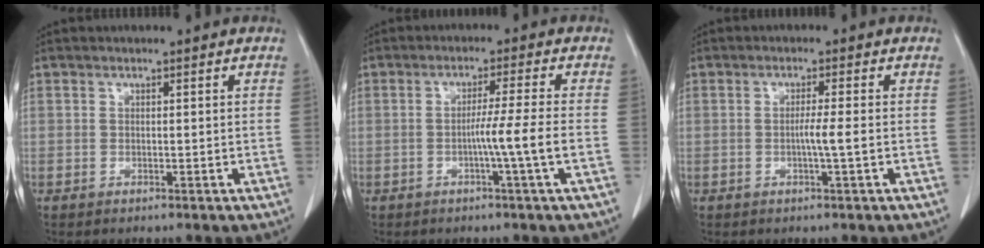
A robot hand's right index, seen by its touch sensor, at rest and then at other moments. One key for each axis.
{"total": 5.3, "fx": -1.4, "fy": -1.8, "fz": 4.8, "tx": -0.076, "ty": -0.005, "tz": -0.023}
{"total": 2.6, "fx": -0.5, "fy": -0.6, "fz": 2.5, "tx": -0.041, "ty": -0.001, "tz": -0.010}